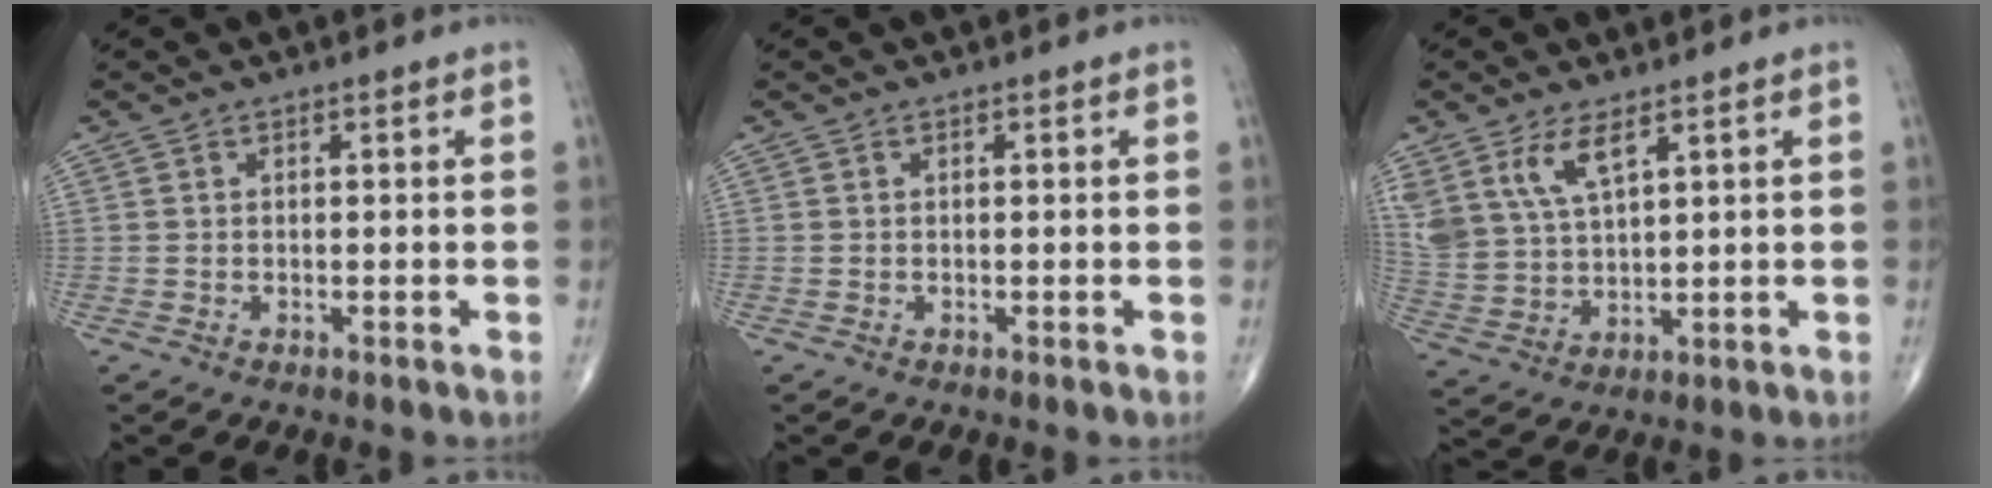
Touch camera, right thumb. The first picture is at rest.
{"total": 0.0}
{"total": 9.9, "force": [5.7, 4.5, 6.8], "torque": [-0.139, -0.018, 0.125]}